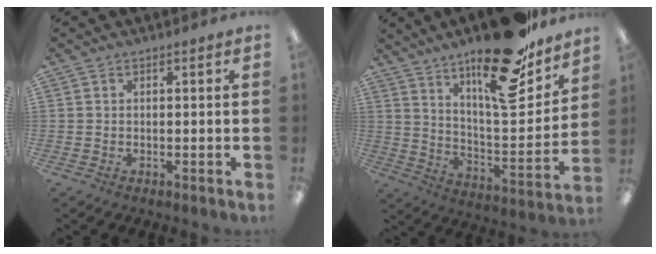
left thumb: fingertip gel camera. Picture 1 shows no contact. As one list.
[{"total": 22.5, "force": [16.2, 7.0, 14.1], "torque": [-0.210, -0.110, 0.268]}]